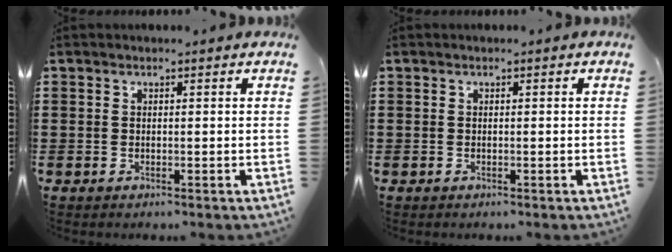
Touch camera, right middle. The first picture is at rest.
{"total": 0.0}